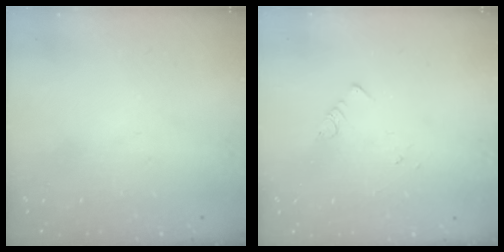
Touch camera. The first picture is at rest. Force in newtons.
{"total": 1.9, "press": 1.9, "slide": 0.2}